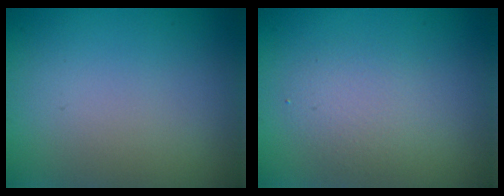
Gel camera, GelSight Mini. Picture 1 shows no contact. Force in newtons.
{"total": 2.1, "press": 2.1, "slide": 0.1}